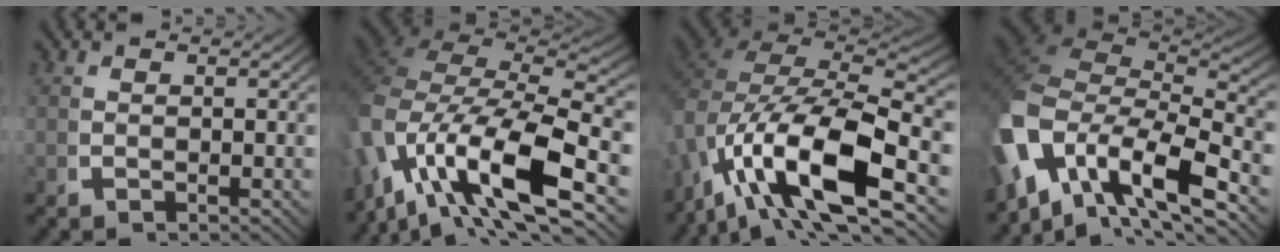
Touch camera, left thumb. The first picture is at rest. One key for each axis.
{"total": 18.8, "fx": 1.8, "fy": 13.1, "fz": 13.4, "tx": -0.251, "ty": -0.017, "tz": 0.017}
{"total": 17.9, "fx": 0.1, "fy": 12.2, "fz": 13.0, "tx": -0.239, "ty": -0.026, "tz": -0.004}
{"total": 14.7, "fx": -0.4, "fy": 9.1, "fz": 11.5, "tx": -0.264, "ty": -0.042, "tz": 0.011}